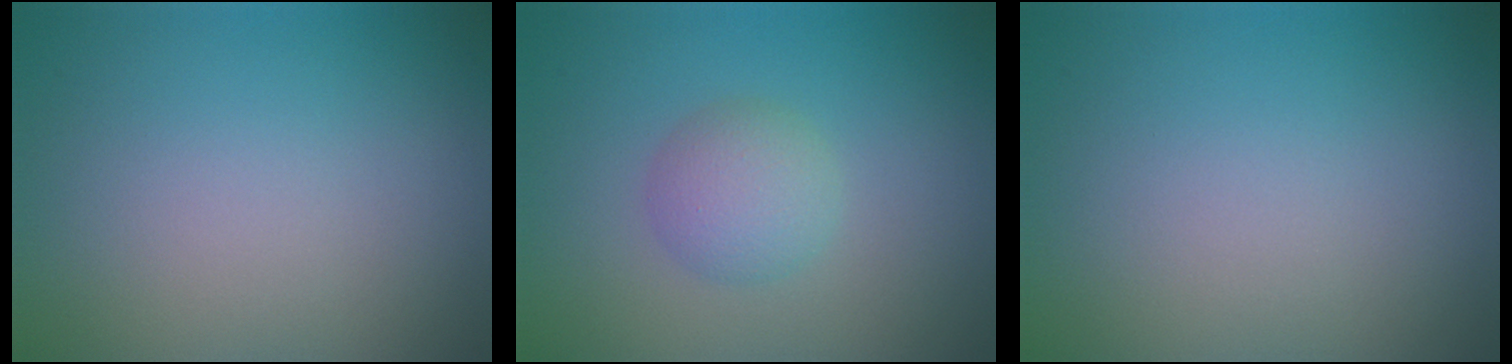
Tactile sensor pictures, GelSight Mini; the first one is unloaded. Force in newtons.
{"total": 2.7, "press": 2.7, "slide": 0.0}
{"total": 0.0}